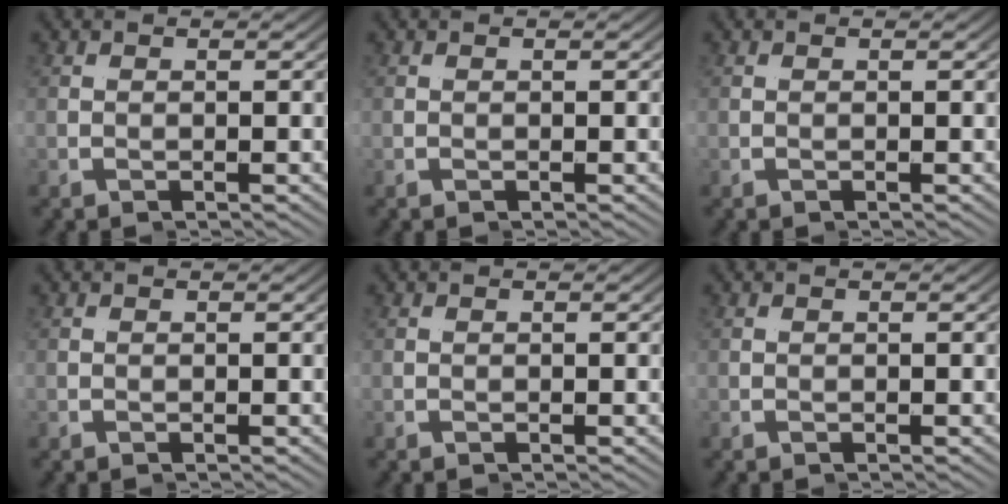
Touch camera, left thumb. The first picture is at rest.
{"total": 0.0}
{"total": 0.0}
{"total": 0.0}
{"total": 0.0}
{"total": 0.0}